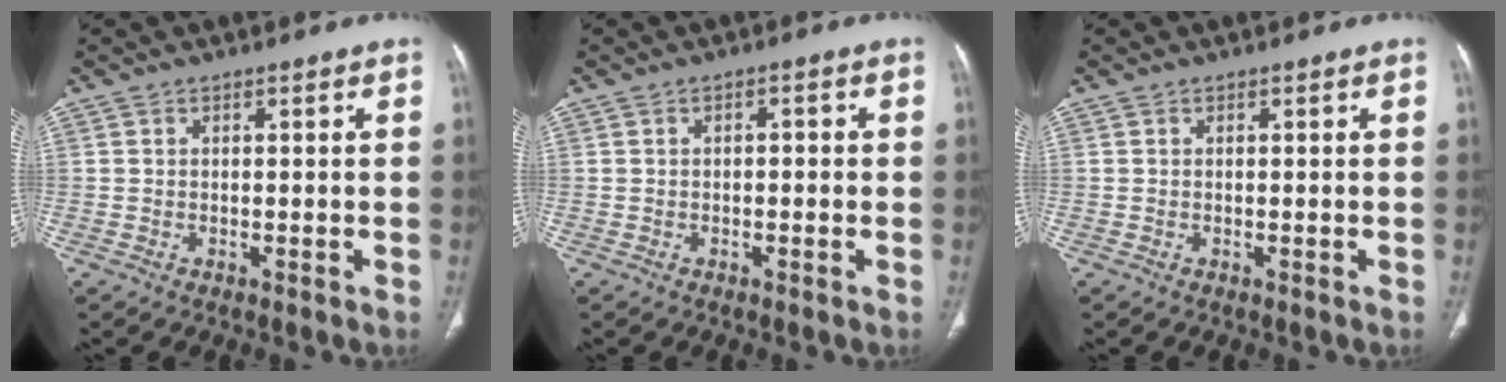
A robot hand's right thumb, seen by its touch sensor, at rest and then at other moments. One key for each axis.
{"total": 1.7, "fx": 0.0, "fy": 0.9, "fz": 1.4, "tx": -0.019, "ty": 0.004, "tz": -0.002}
{"total": 0.0}